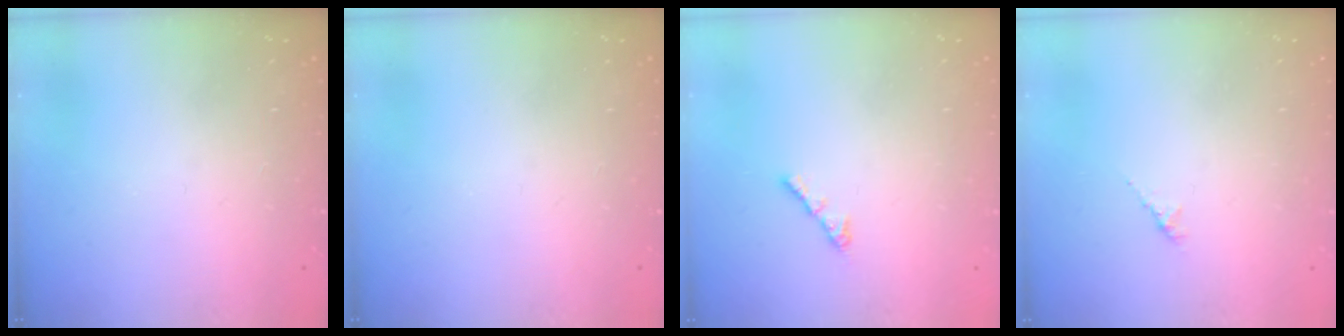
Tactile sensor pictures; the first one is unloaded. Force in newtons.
{"total": 0.0}
{"total": 3.1, "press": 3.0, "slide": 0.7}
{"total": 1.5, "press": 1.4, "slide": 0.5}